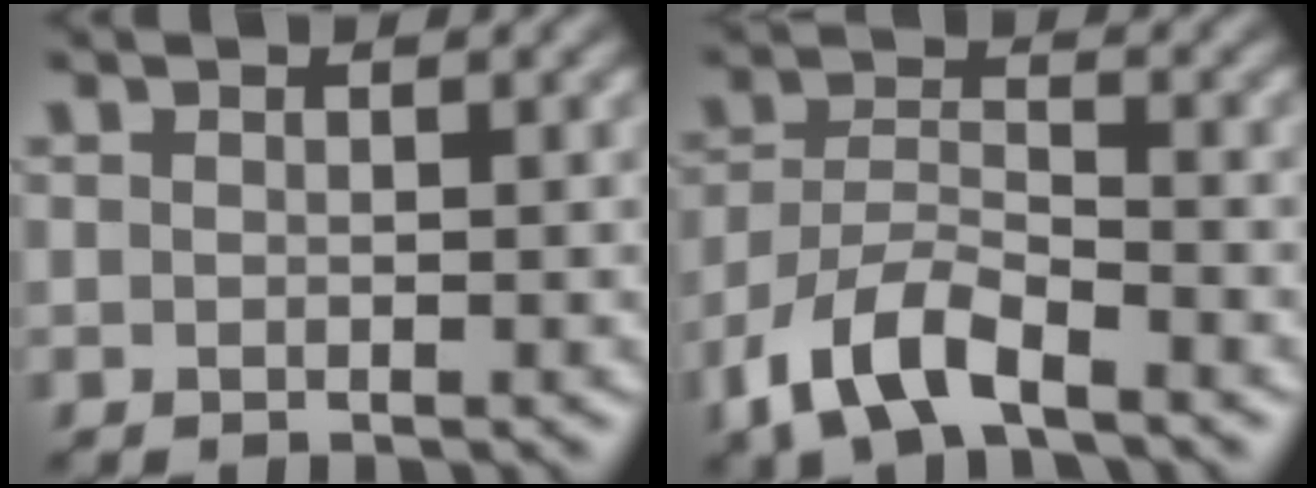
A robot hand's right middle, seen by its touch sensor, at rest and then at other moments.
{"total": 6.1, "force": [-4.1, 2.4, 3.9], "torque": [-0.078, 0.000, -0.086]}